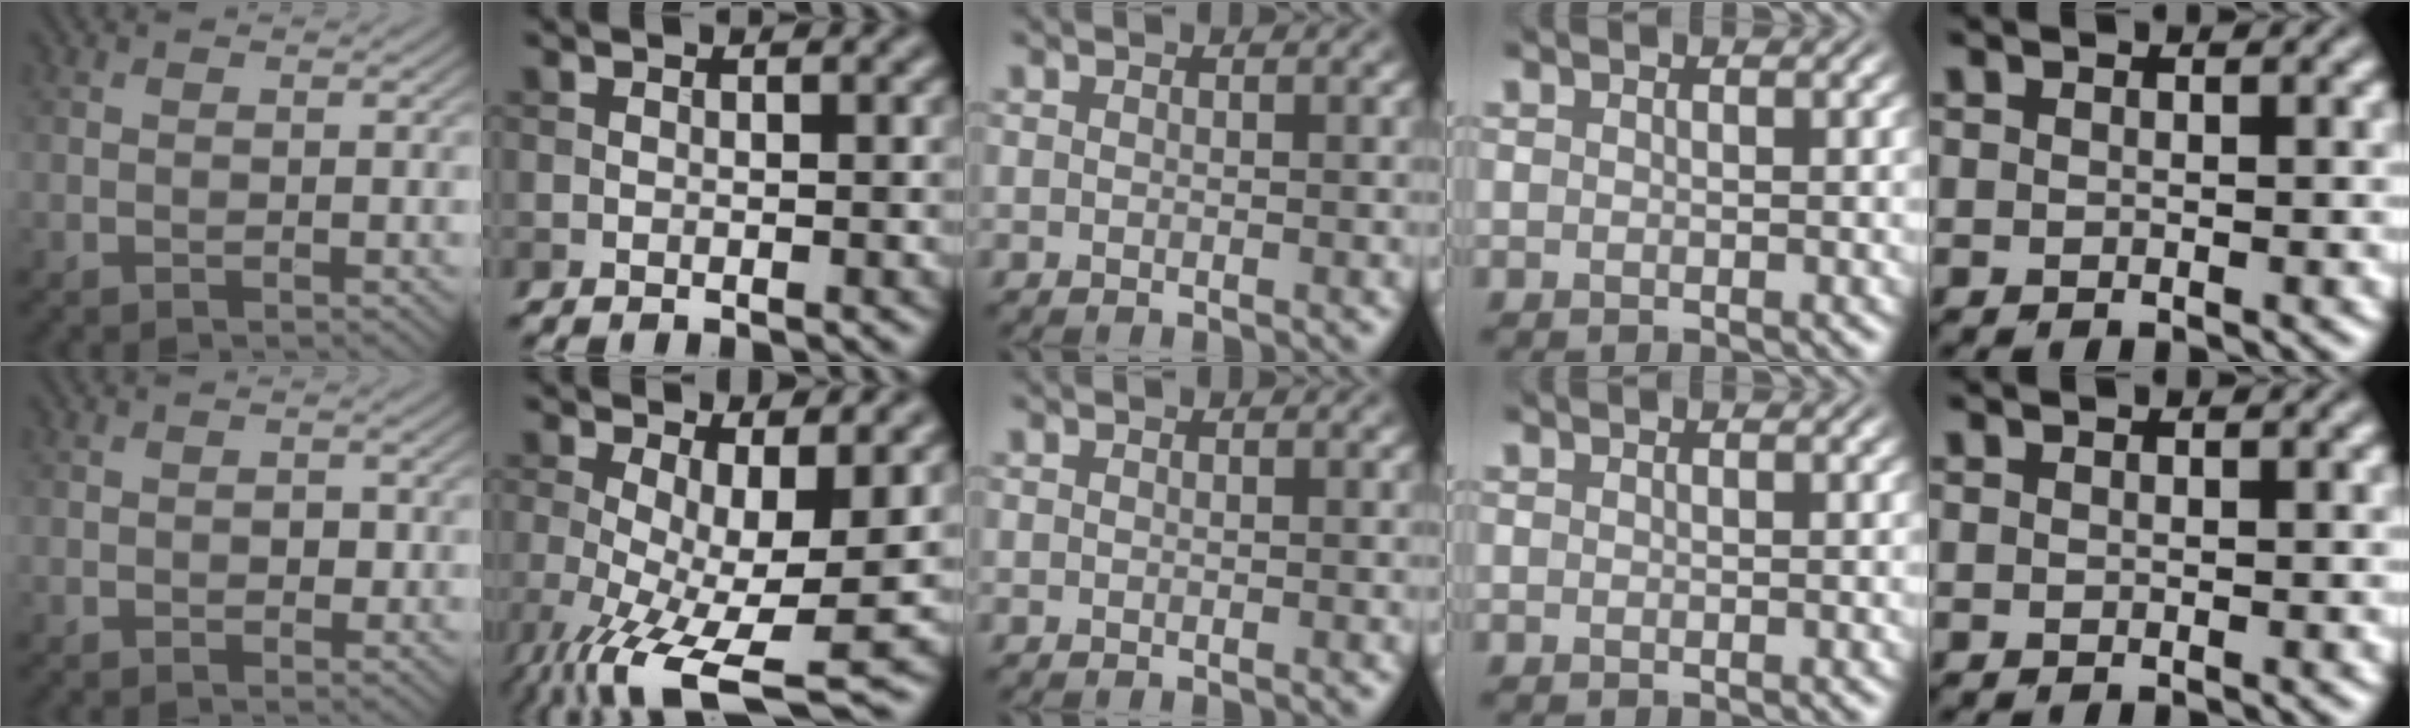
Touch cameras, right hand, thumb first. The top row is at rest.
{"thumb": {"total": 1.2, "force": [-0.2, 0.9, 0.9], "torque": [-0.011, -0.001, -0.006]}, "index": {"total": 9.4, "force": [-2.7, 2.8, 8.6], "torque": [-0.158, -0.026, -0.039]}}